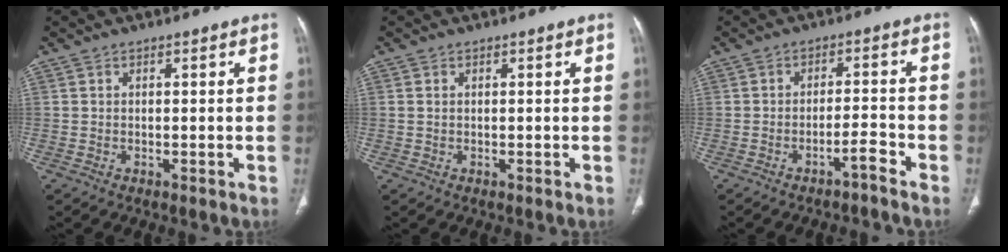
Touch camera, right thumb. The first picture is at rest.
{"total": 0.8, "force": [0.2, 0.5, 0.6], "torque": [-0.018, 0.005, 0.010]}
{"total": 3.3, "force": [-2.6, 0.4, 2.1], "torque": [-0.038, 0.028, -0.041]}